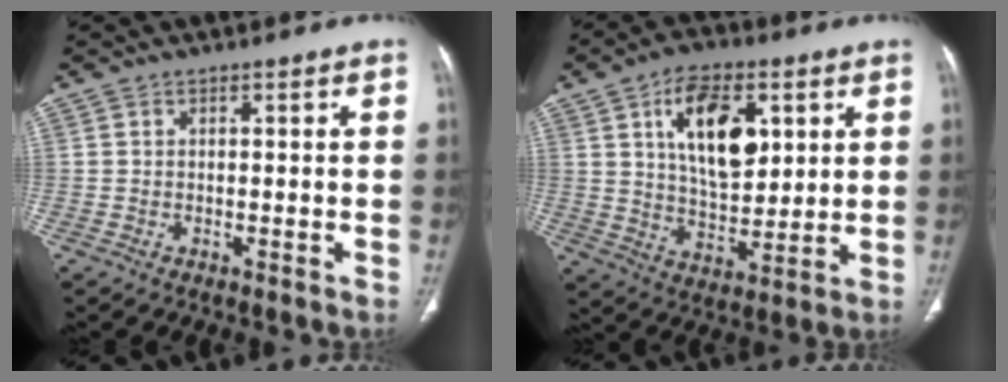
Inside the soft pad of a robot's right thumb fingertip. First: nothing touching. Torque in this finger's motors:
{"motor_torque": [0.65, 4.36, 0.08, 0.13, 0.20]}